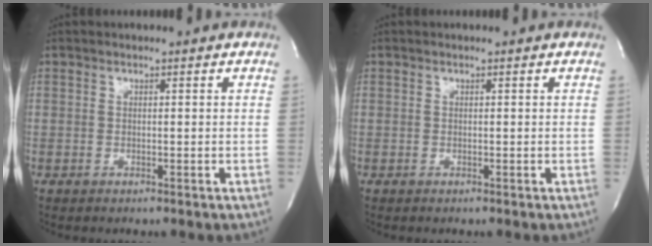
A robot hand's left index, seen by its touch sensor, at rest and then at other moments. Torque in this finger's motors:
{"motor_torque": [0.00, 0.00, 0.00, 0.00]}